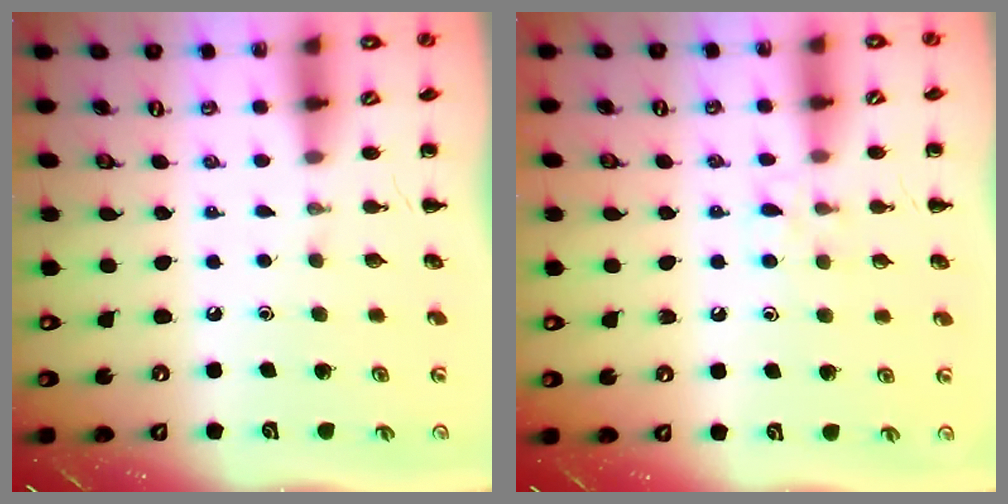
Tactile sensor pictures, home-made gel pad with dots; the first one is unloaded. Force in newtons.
{"total": 6.7, "press": 6.3, "slide": 2.2}